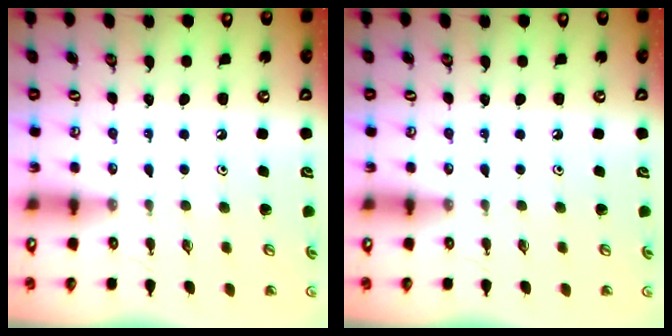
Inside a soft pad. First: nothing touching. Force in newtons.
{"total": 0.0}